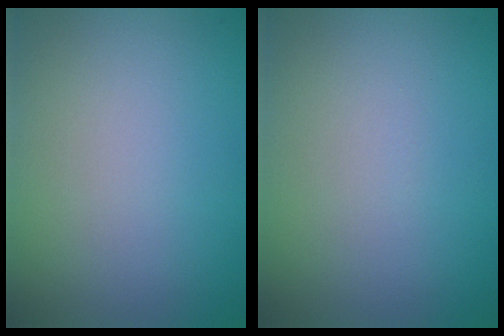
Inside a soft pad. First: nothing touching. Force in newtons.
{"total": 0.0}